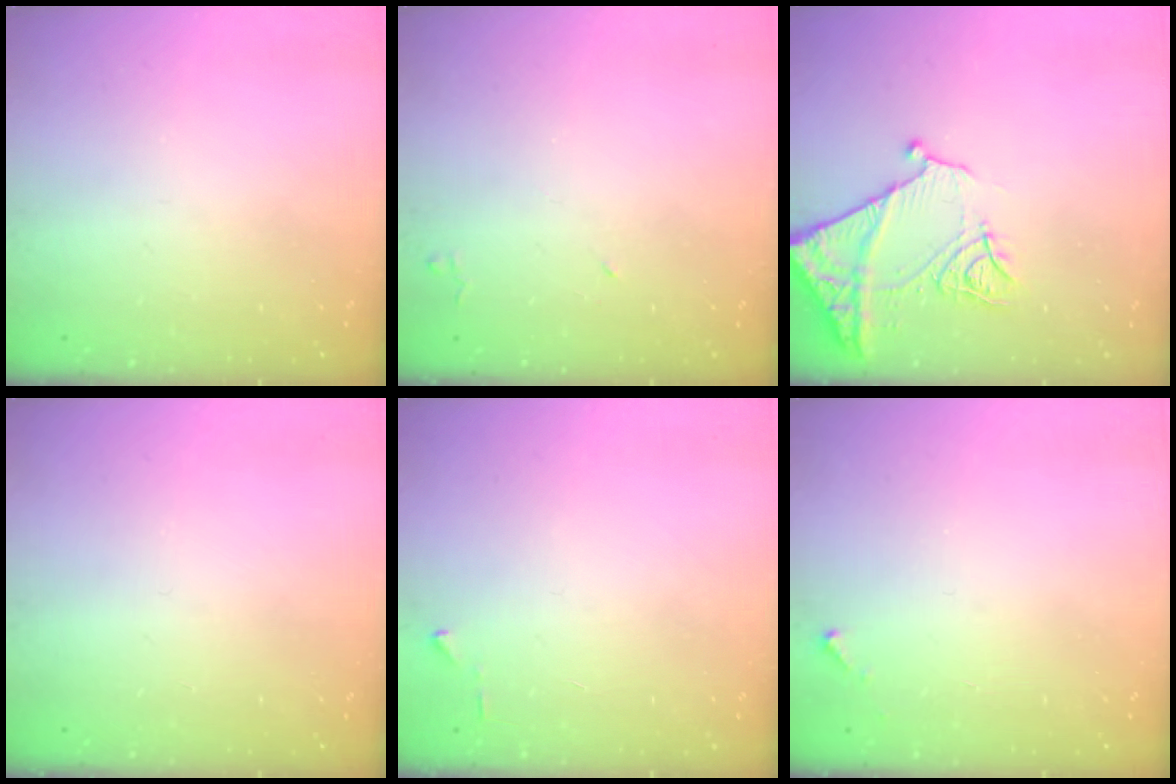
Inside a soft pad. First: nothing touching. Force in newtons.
{"total": 4.0, "press": 3.9, "slide": 0.7}
{"total": 11.9, "press": 11.8, "slide": 1.4}
{"total": 0.0}
{"total": 3.2, "press": 3.2, "slide": 0.4}
{"total": 2.8, "press": 2.8, "slide": 0.1}